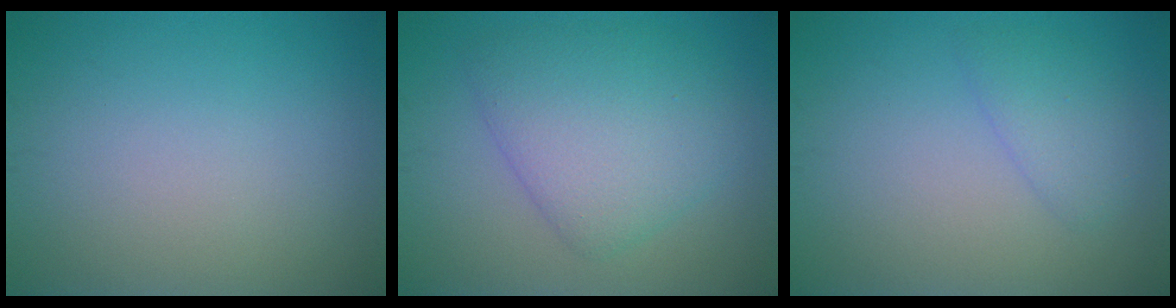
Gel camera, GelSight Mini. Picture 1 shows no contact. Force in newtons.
{"total": 5.7, "press": 5.7, "slide": 0.2}
{"total": 2.0, "press": 2.0, "slide": 0.2}